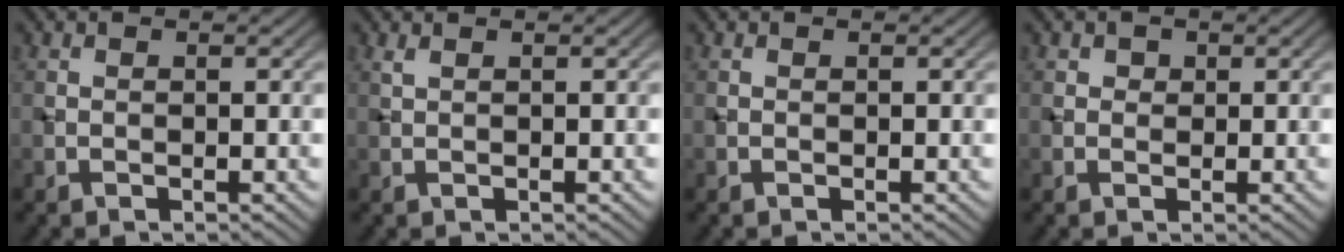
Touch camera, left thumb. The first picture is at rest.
{"total": 0.6, "force": [0.5, 0.1, 0.4], "torque": [-0.013, 0.006, 0.009]}
{"total": 0.0}
{"total": 1.1, "force": [0.4, 1.0, 0.3], "torque": [-0.003, -0.001, 0.004]}